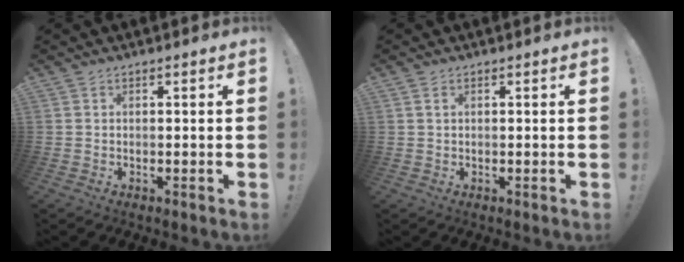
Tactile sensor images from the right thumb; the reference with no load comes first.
{"total": 1.4, "force": [0.7, 0.7, 1.0], "torque": [-0.021, 0.002, 0.013]}